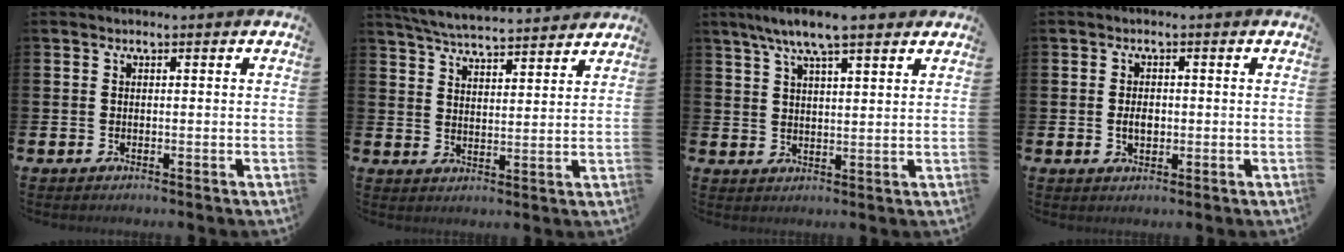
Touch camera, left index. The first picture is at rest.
{"total": 5.6, "force": [5.6, 0.2, 0.9], "torque": [-0.040, -0.033, 0.099]}
{"total": 7.2, "force": [6.1, 1.2, 3.7], "torque": [-0.071, -0.018, 0.105]}
{"total": 2.5, "force": [-0.1, 1.6, 1.9], "torque": [-0.018, -0.001, -0.008]}